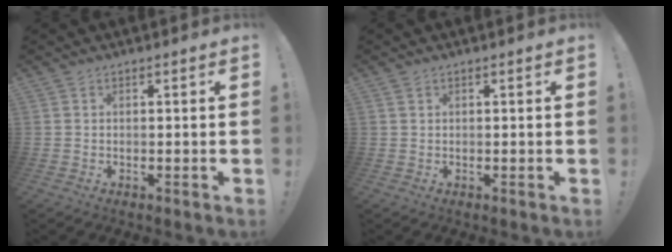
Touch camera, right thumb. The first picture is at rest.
{"total": 0.7, "force": [0.5, 0.3, 0.3], "torque": [0.002, -0.004, 0.008]}